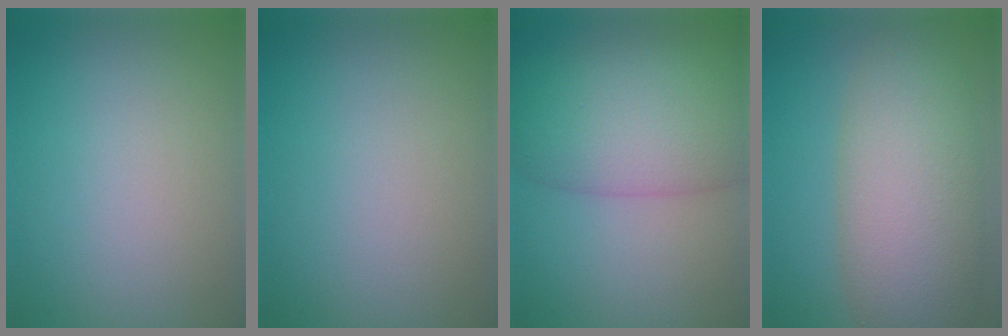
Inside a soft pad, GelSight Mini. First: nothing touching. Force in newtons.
{"total": 0.0}
{"total": 8.8, "press": 8.8, "slide": 0.3}
{"total": 9.2, "press": 9.2, "slide": 0.5}